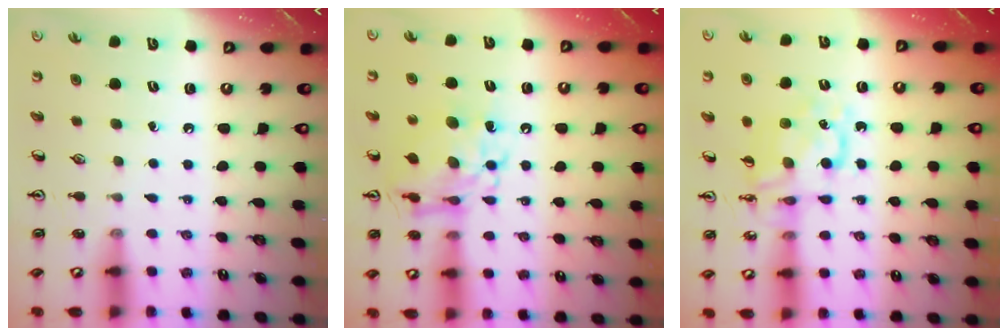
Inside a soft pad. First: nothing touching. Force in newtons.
{"total": 11.7, "press": 11.6, "slide": 1.2}
{"total": 10.3, "press": 10.2, "slide": 0.8}